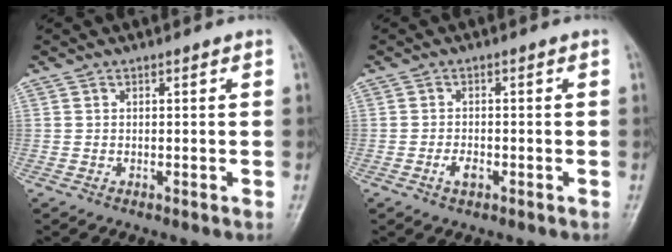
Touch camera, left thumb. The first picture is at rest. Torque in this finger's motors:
{"motor_torque": [-0.33, 0.33, 0.24, 0.40, 0.04]}